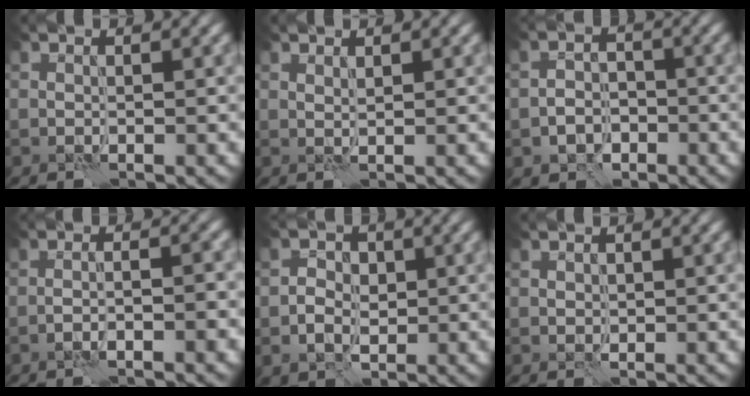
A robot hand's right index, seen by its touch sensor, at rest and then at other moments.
{"total": 0.7, "force": [0.6, 0.0, 0.3], "torque": [-0.010, 0.000, 0.012]}
{"total": 3.2, "force": [-1.5, 2.5, 1.3], "torque": [-0.015, 0.001, -0.029]}
{"total": 2.5, "force": [-1.5, 0.3, 2.0], "torque": [-0.031, 0.013, -0.031]}
{"total": 3.0, "force": [-0.5, 2.6, 1.5], "torque": [-0.018, 0.001, -0.012]}
{"total": 0.8, "force": [0.2, 0.7, 0.3], "torque": [-0.005, -0.001, 0.004]}